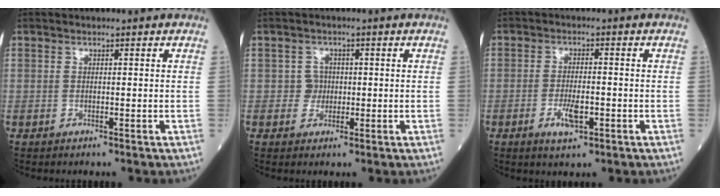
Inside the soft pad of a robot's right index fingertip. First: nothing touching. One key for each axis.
{"total": 2.2, "fx": -0.1, "fy": 2.2, "fz": 0.1, "tx": 0.005, "ty": 0.007, "tz": -0.005}
{"total": 4.2, "fx": -1.7, "fy": 1.5, "fz": 3.6, "tx": -0.069, "ty": -0.001, "tz": -0.026}